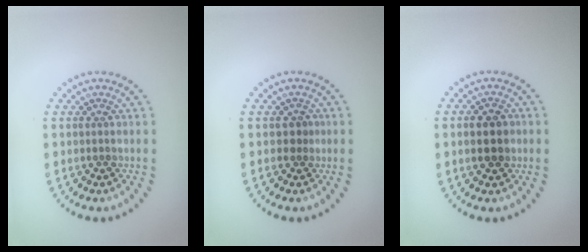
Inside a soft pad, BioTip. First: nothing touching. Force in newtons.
{"total": 1.1, "press": 0.9, "slide": 0.7}
{"total": 3.8, "press": 3.8, "slide": 0.2}